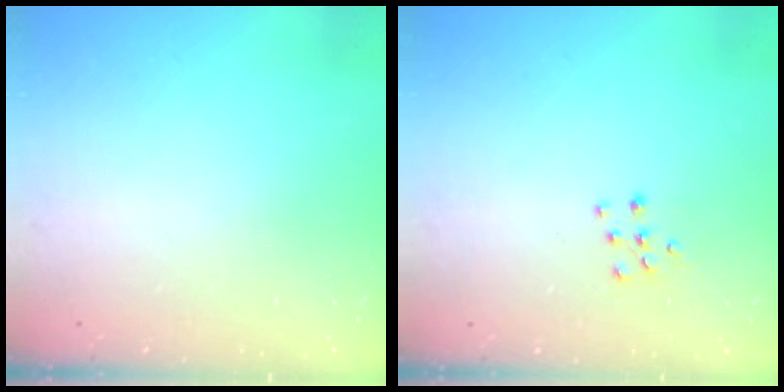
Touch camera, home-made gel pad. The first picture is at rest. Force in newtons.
{"total": 6.8, "press": 6.8, "slide": 0.4}